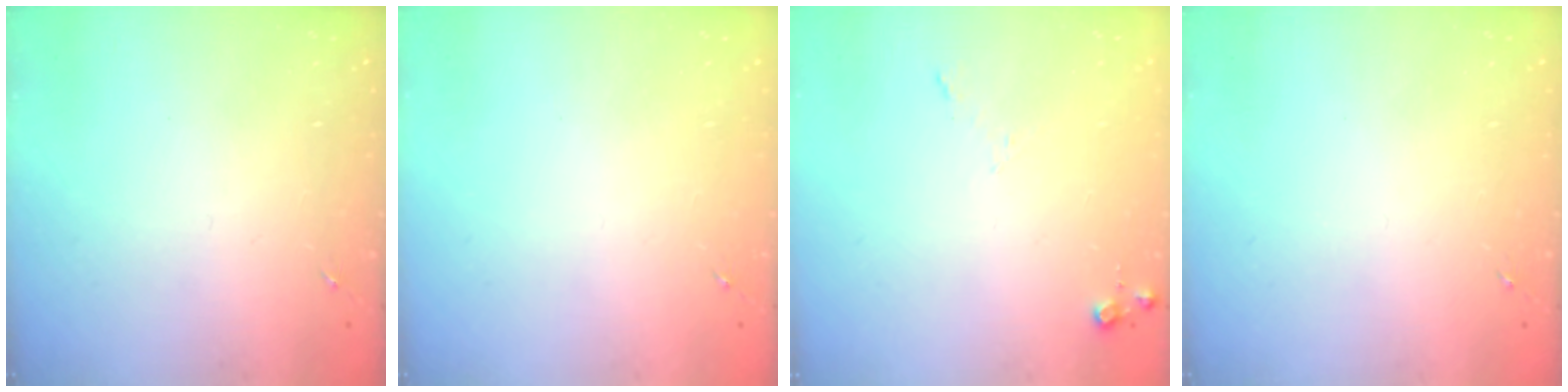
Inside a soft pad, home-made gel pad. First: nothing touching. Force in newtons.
{"total": 0.0}
{"total": 6.2, "press": 6.2, "slide": 0.5}
{"total": 0.0}